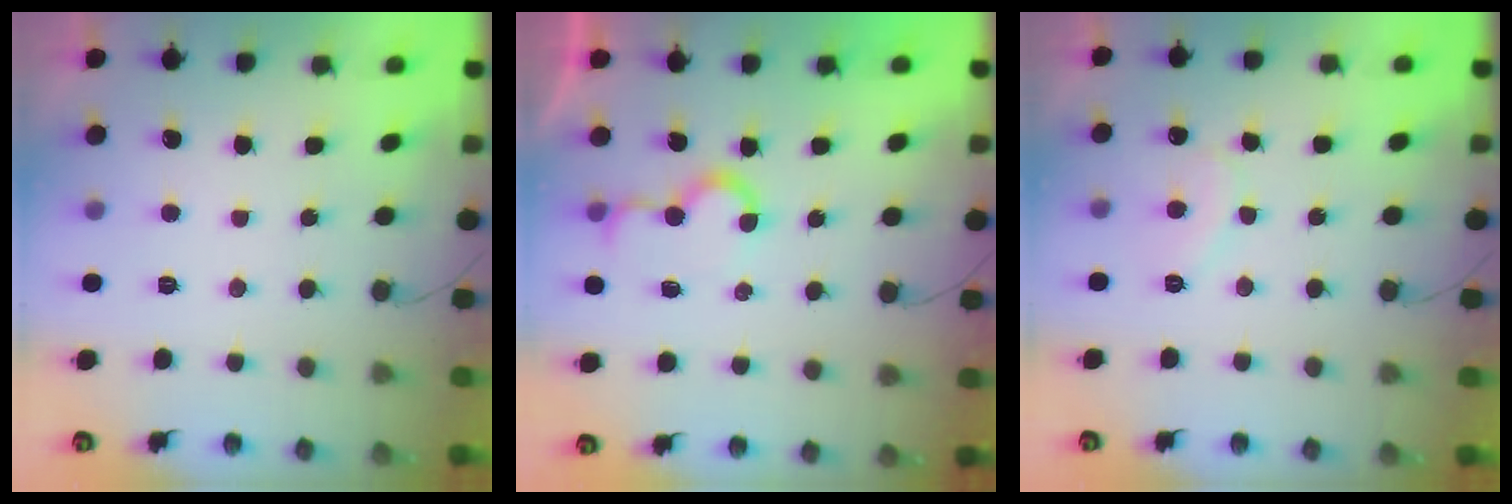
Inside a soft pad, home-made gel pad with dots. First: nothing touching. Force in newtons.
{"total": 5.6, "press": 5.6, "slide": 0.5}
{"total": 7.1, "press": 7.1, "slide": 0.3}